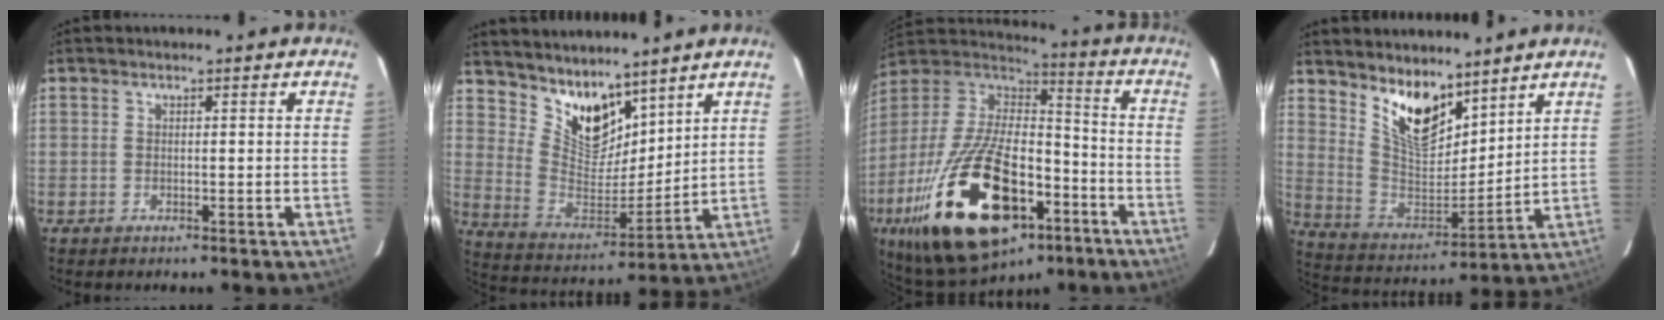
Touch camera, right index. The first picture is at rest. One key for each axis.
{"total": 12.3, "fx": 9.7, "fy": 5.8, "fz": 4.9, "tx": -0.095, "ty": -0.005, "tz": 0.196}
{"total": 30.4, "fx": -14.6, "fy": 14.9, "fz": 22.1, "tx": -0.435, "ty": -0.021, "tz": -0.233}
{"total": 12.9, "fx": 9.1, "fy": 5.6, "fz": 7.2, "tx": -0.137, "ty": -0.009, "tz": 0.181}